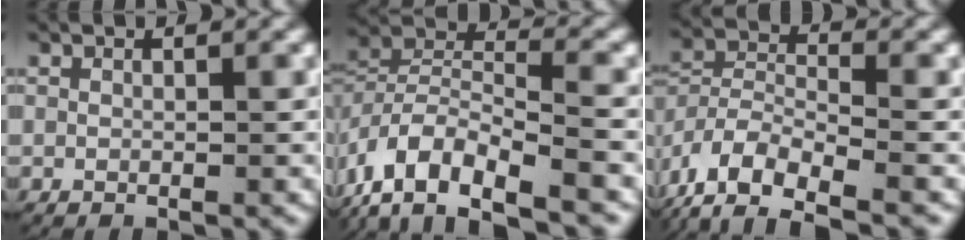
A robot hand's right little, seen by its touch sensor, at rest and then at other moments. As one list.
[{"total": 7.8, "force": [-3.2, 5.1, 5.0], "torque": [-0.110, -0.010, -0.055]}, {"total": 8.2, "force": [-3.9, 5.8, 4.2], "torque": [-0.101, -0.026, -0.064]}]